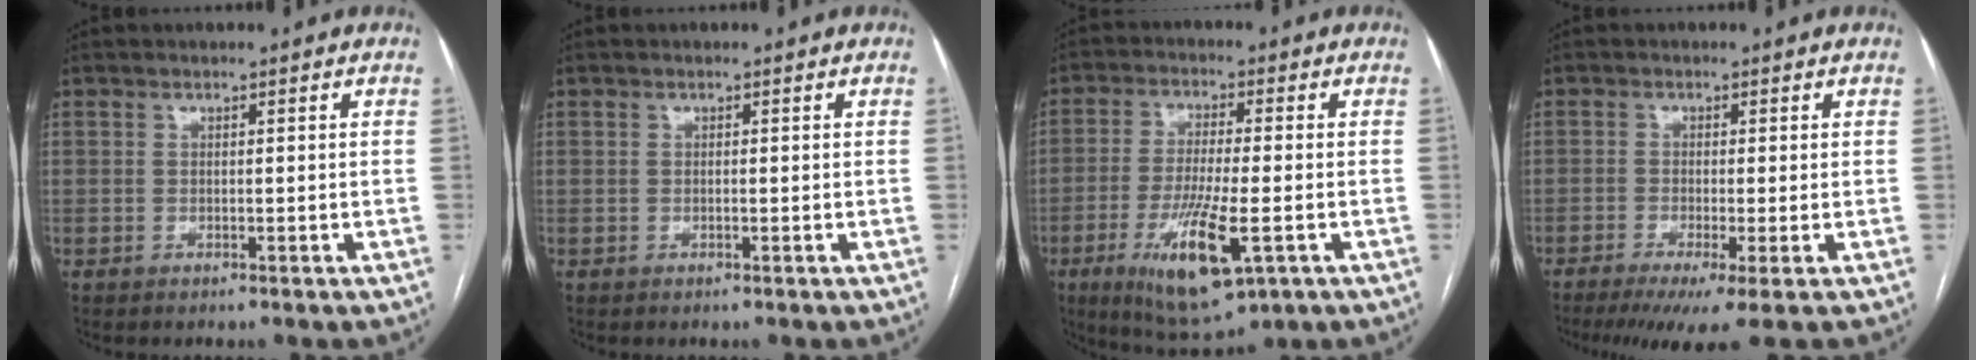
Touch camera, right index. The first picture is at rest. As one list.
[{"total": 0.0}, {"total": 13.0, "force": [-4.8, 2.6, 11.8], "torque": [-0.220, -0.029, -0.074]}, {"total": 6.9, "force": [-4.4, 0.1, 5.4], "torque": [-0.079, -0.017, -0.074]}]